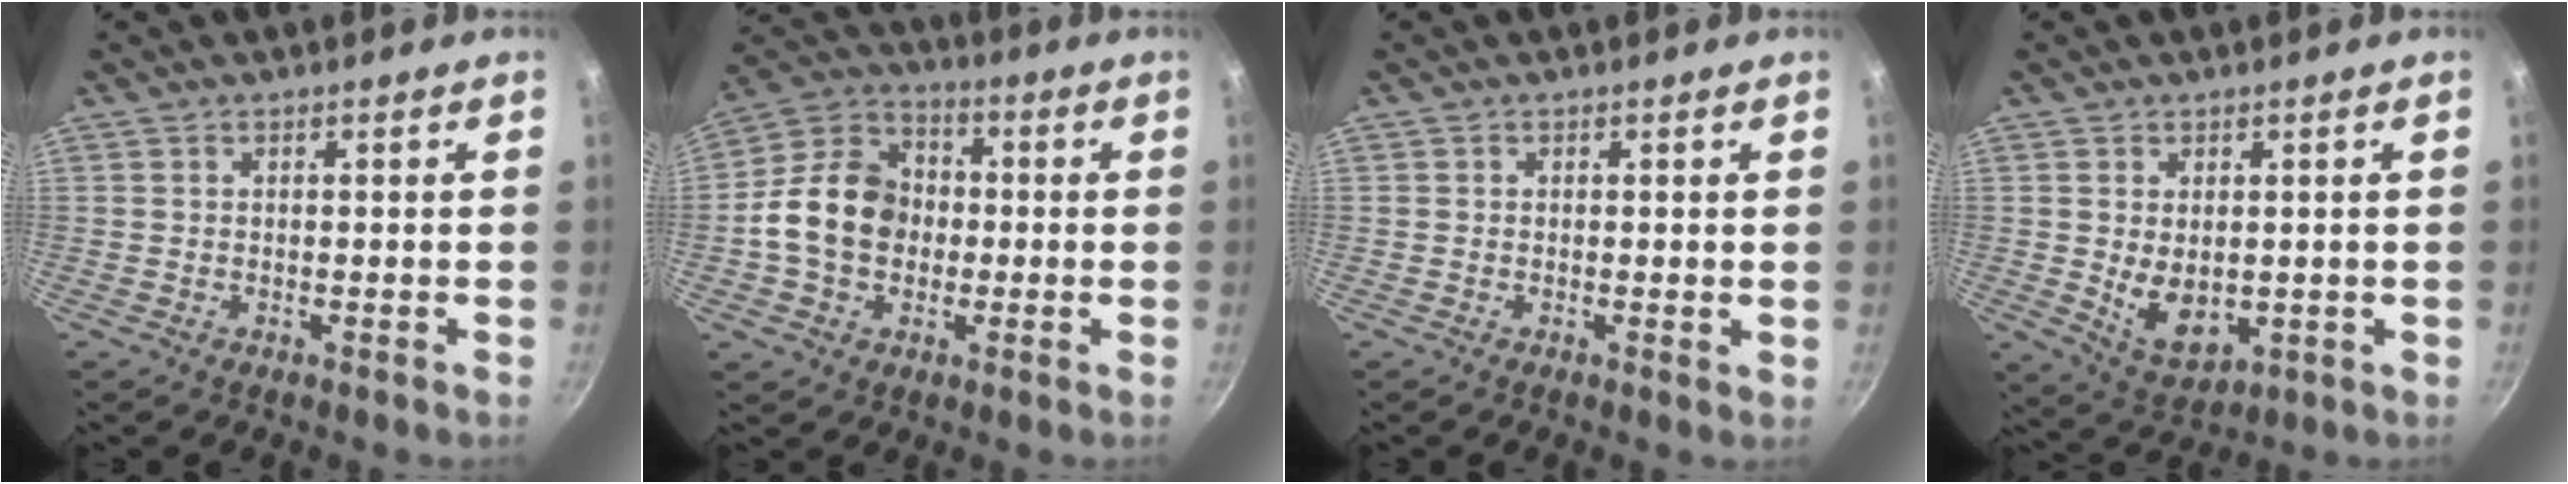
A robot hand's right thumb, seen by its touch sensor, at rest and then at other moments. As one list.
[{"total": 12.6, "force": [-1.1, 10.4, 7.1], "torque": [-0.089, 0.029, -0.038]}, {"total": 0.7, "force": [0.2, 0.4, 0.6], "torque": [-0.009, -0.002, -0.001]}, {"total": 7.6, "force": [0.3, 5.0, 5.8], "torque": [-0.086, -0.020, 0.024]}]